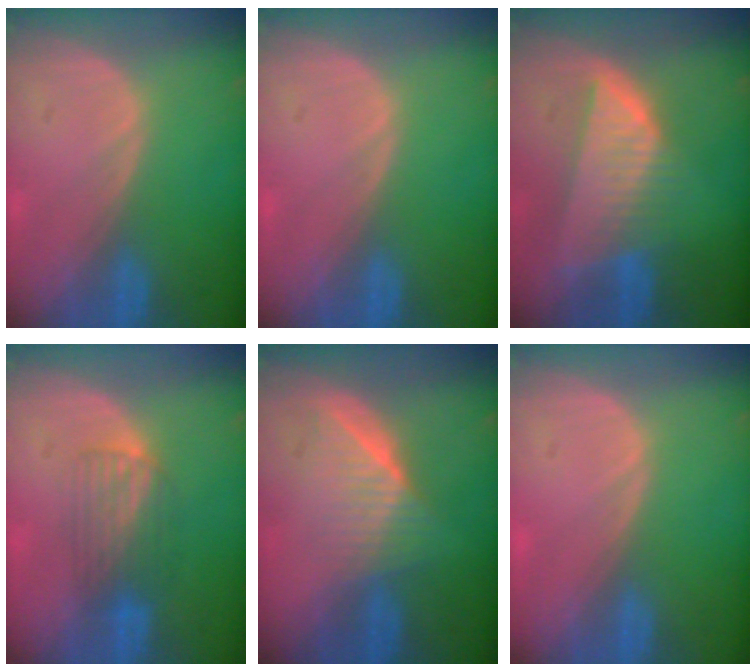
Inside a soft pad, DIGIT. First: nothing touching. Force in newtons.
{"total": 0.0}
{"total": 8.4, "press": 7.4, "slide": 4.0}
{"total": 4.3, "press": 4.2, "slide": 1.1}
{"total": 6.5, "press": 5.9, "slide": 2.7}
{"total": 0.5, "press": 0.1, "slide": 0.5}